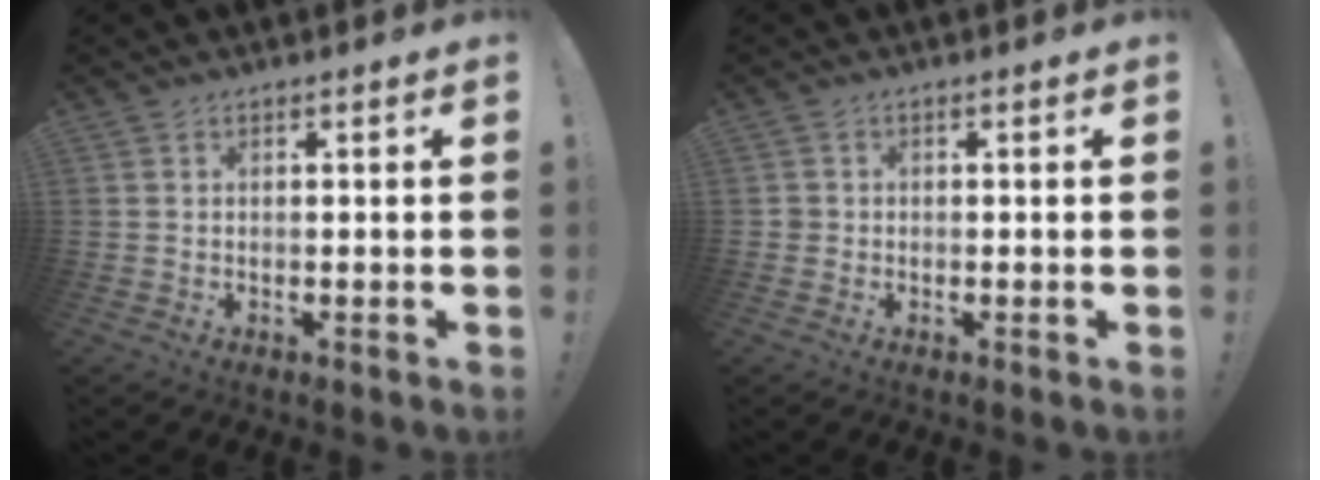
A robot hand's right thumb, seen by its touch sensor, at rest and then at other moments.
{"total": 1.4, "force": [-0.2, 1.4, 0.4], "torque": [-0.012, 0.006, -0.002]}